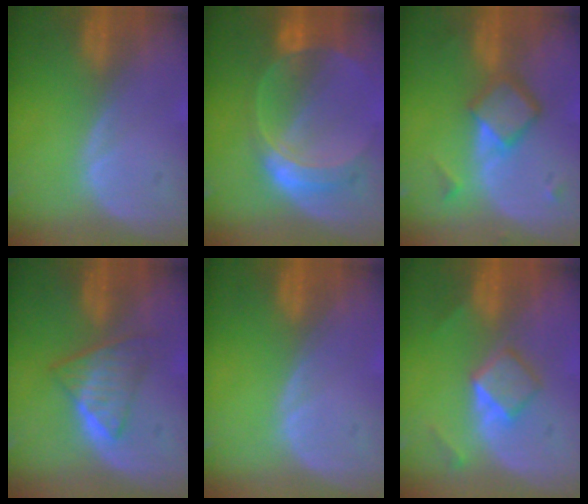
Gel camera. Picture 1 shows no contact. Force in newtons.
{"total": 7.3, "press": 6.5, "slide": 3.4}
{"total": 6.3, "press": 5.4, "slide": 3.4}
{"total": 6.2, "press": 5.4, "slide": 3.1}
{"total": 0.0}
{"total": 5.4, "press": 4.6, "slide": 2.8}